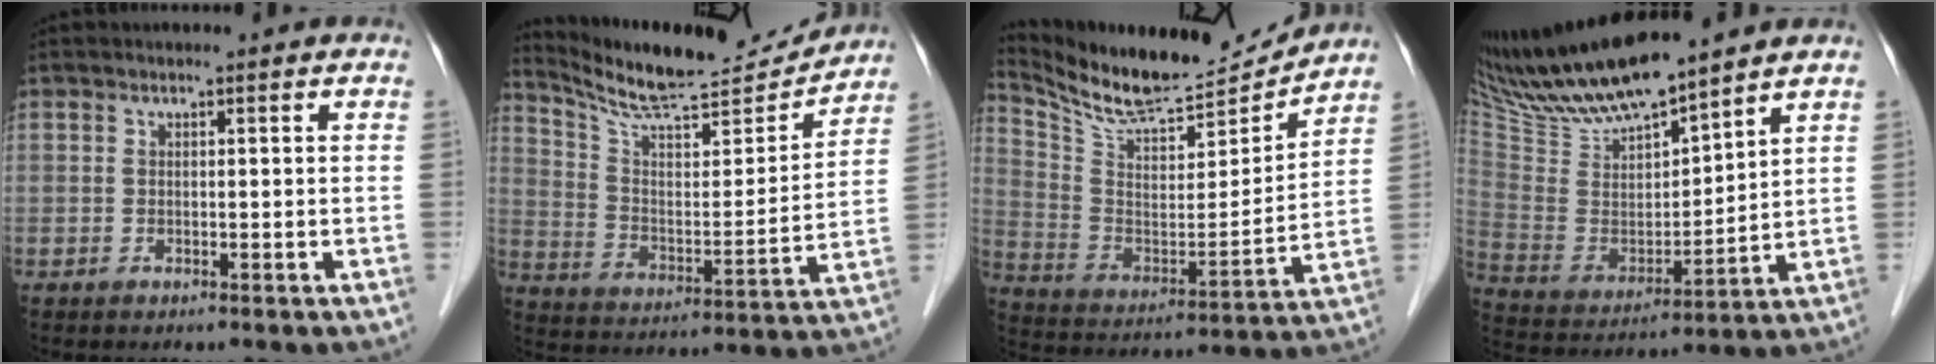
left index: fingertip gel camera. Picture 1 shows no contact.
{"total": 16.1, "force": [15.3, 1.0, 4.9], "torque": [-0.094, -0.034, 0.238]}
{"total": 15.3, "force": [14.4, 1.7, 4.7], "torque": [-0.100, -0.033, 0.244]}
{"total": 14.9, "force": [13.4, 1.0, 6.5], "torque": [-0.133, -0.010, 0.269]}